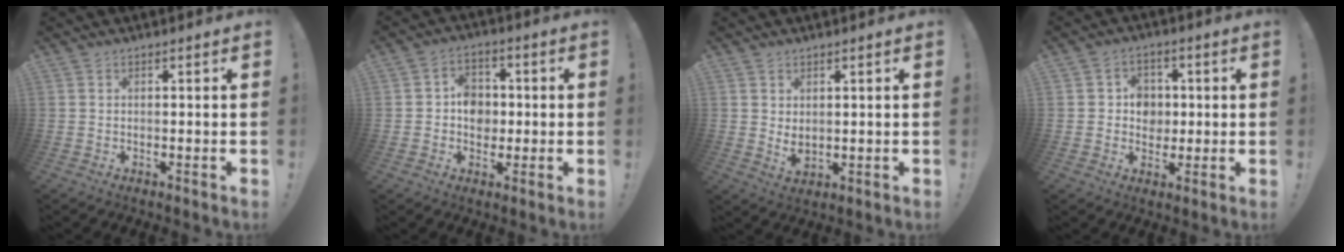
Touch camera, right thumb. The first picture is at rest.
{"total": 8.0, "force": [-0.4, 6.9, 3.9], "torque": [-0.050, 0.011, -0.003]}
{"total": 3.5, "force": [1.5, 2.1, 2.5], "torque": [-0.026, -0.016, 0.027]}
{"total": 7.1, "force": [0.3, 6.7, 2.3], "torque": [-0.030, 0.000, 0.010]}